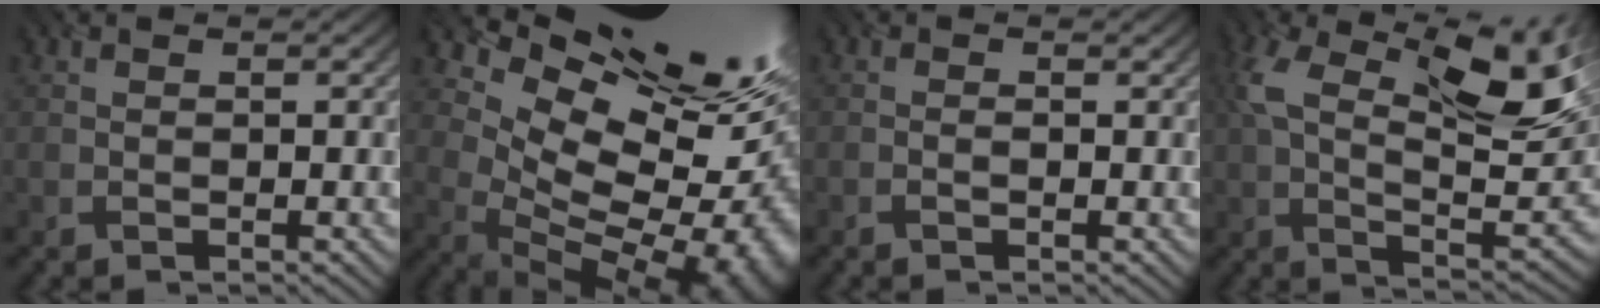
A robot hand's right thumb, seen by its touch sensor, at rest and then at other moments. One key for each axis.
{"total": 18.8, "fx": 6.0, "fy": 10.8, "fz": 14.2, "tx": -0.172, "ty": 0.014, "tz": 0.140}
{"total": 0.8, "fx": -0.4, "fy": 0.2, "fz": 0.7, "tx": -0.014, "ty": 0.001, "tz": -0.008}
{"total": 15.4, "fx": 5.7, "fy": 6.9, "fz": 12.5, "tx": -0.236, "ty": -0.005, "tz": 0.102}